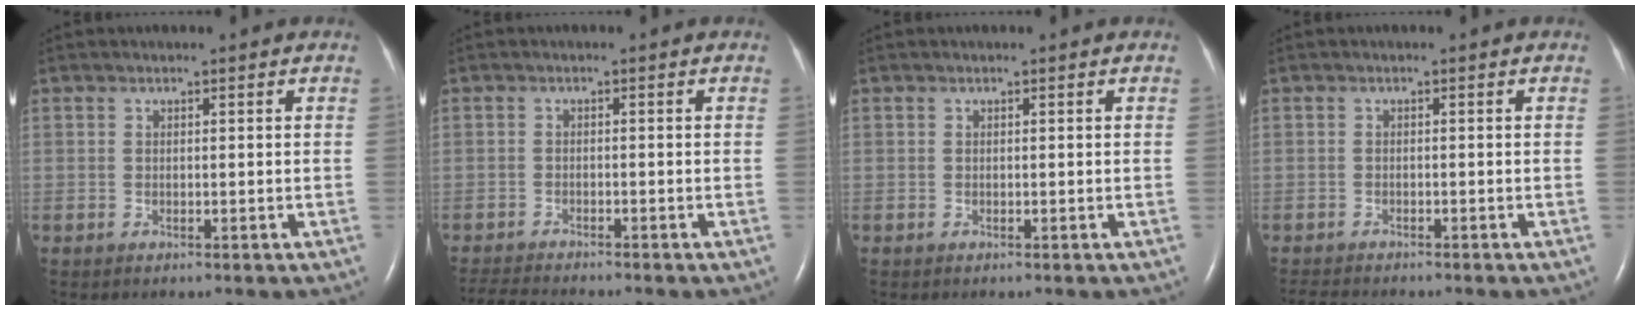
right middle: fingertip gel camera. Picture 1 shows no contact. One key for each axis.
{"total": 5.5, "fx": -5.3, "fy": -0.1, "fz": 1.7, "tx": -0.031, "ty": -0.018, "tz": -0.086}
{"total": 0.0}
{"total": 3.9, "fx": -3.6, "fy": 0.6, "fz": 1.4, "tx": -0.022, "ty": -0.011, "tz": -0.055}